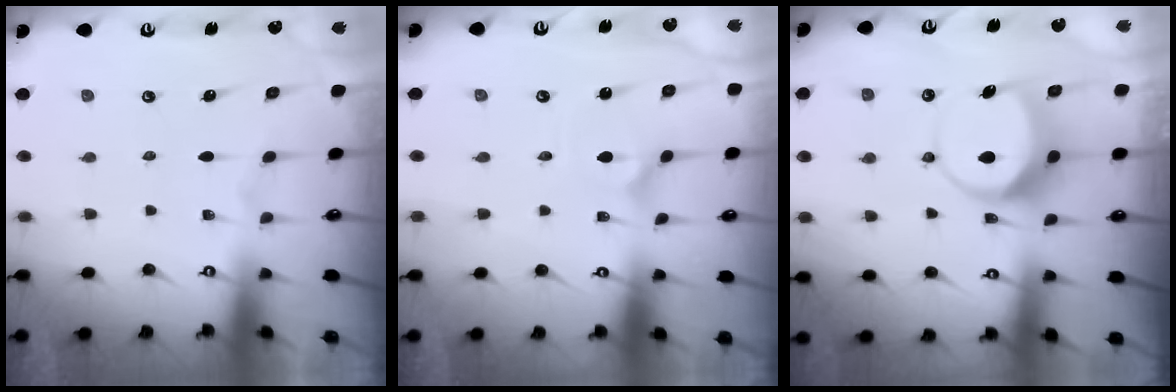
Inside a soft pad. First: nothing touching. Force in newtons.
{"total": 2.6, "press": 2.6, "slide": 0.2}
{"total": 8.3, "press": 8.3, "slide": 0.7}